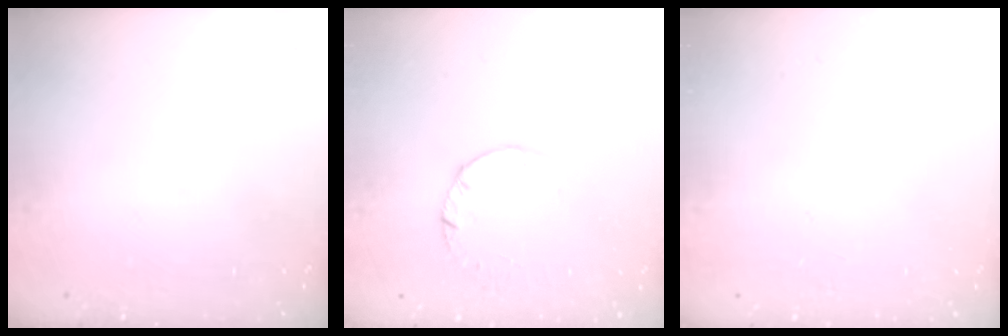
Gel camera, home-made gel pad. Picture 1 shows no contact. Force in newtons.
{"total": 2.5, "press": 2.5, "slide": 0.2}
{"total": 2.5, "press": 2.5, "slide": 0.2}